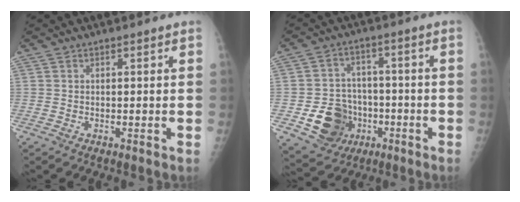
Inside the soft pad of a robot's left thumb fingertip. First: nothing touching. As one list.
[{"total": 12.2, "force": [-4.1, 10.2, 5.1], "torque": [-0.047, 0.023, -0.057]}]